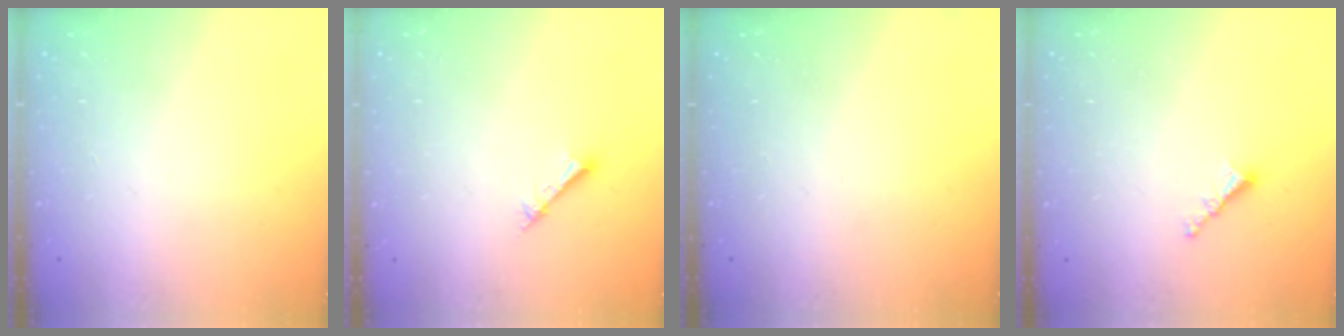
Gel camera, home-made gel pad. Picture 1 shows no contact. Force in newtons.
{"total": 1.2, "press": 1.2, "slide": 0.1}
{"total": 0.0}
{"total": 3.5, "press": 3.5, "slide": 0.3}